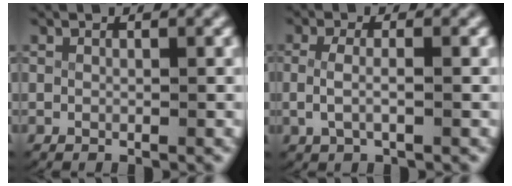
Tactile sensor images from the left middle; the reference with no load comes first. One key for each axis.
{"total": 2.3, "fx": -0.4, "fy": 1.0, "fz": 2.0, "tx": -0.055, "ty": -0.009, "tz": -0.003}